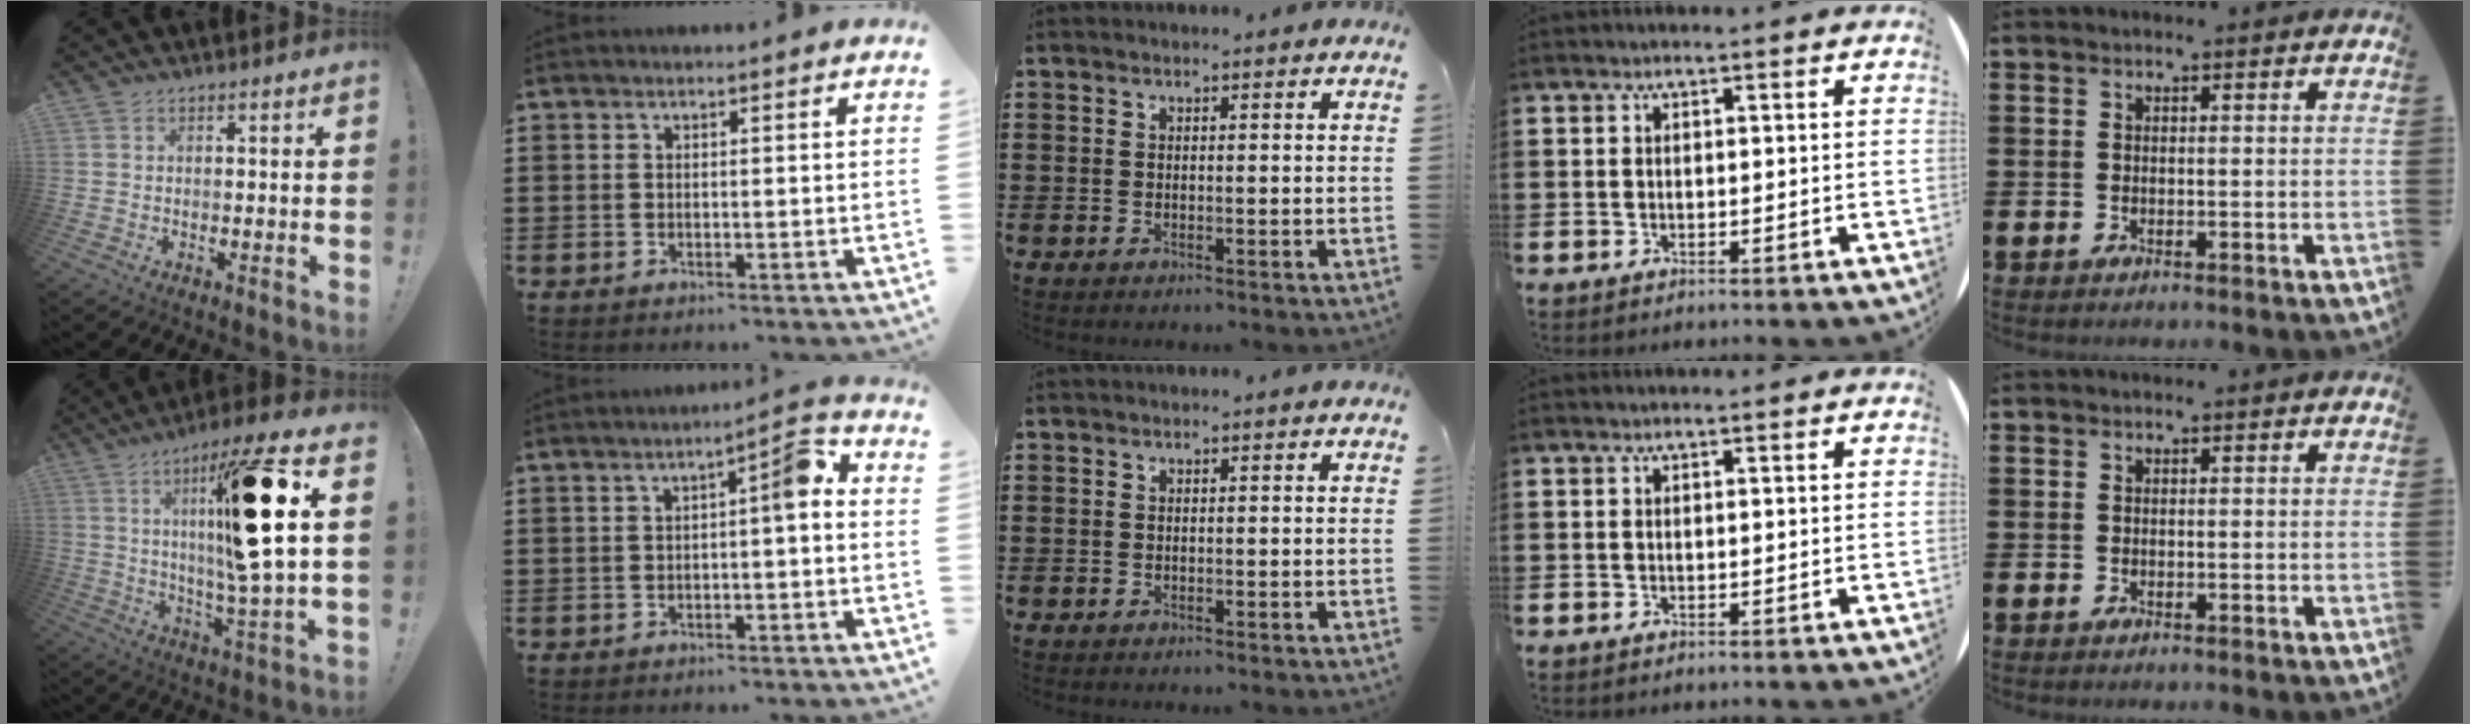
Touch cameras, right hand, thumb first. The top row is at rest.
{"thumb": {"total": 22.0, "force": [5.7, 3.0, 21.1], "torque": [-0.339, -0.022, 0.065]}, "index": {"total": 4.6, "force": [0.1, 0.8, 4.5], "torque": [-0.062, 0.000, -0.008]}}